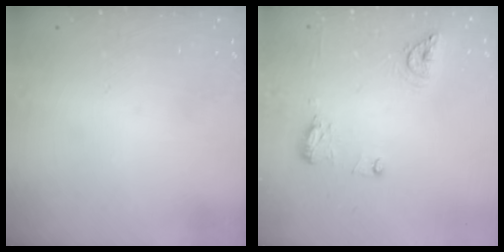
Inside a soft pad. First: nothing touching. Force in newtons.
{"total": 12.8, "press": 10.6, "slide": 7.2}